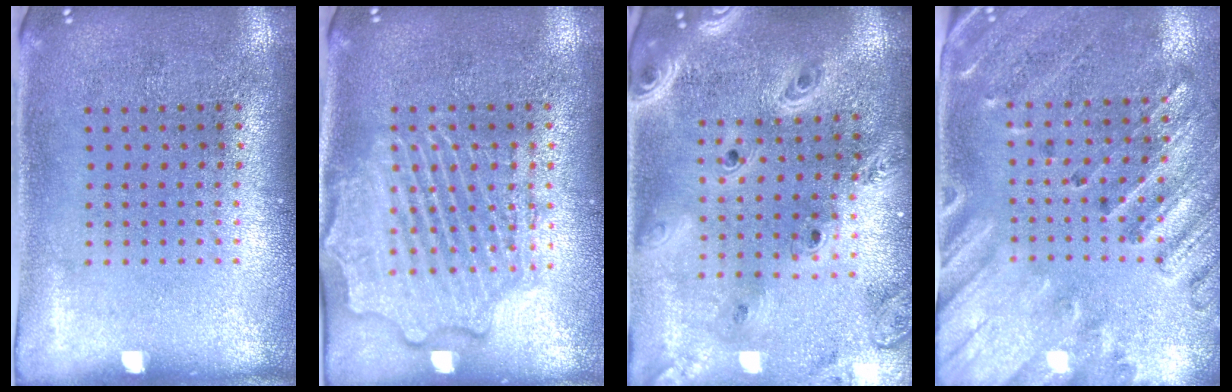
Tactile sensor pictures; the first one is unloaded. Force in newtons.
{"total": 2.3, "press": 2.3, "slide": 0.4}
{"total": 3.3, "press": 2.7, "slide": 1.9}
{"total": 2.4, "press": 2.1, "slide": 1.3}